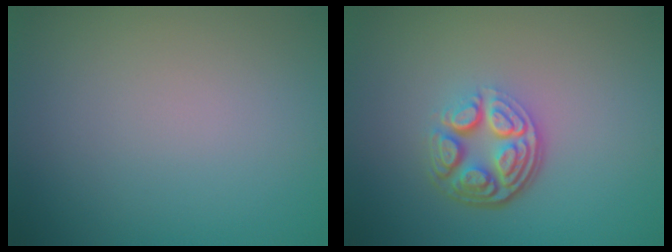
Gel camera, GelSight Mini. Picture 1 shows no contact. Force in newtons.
{"total": 5.0, "press": 3.5, "slide": 3.6}